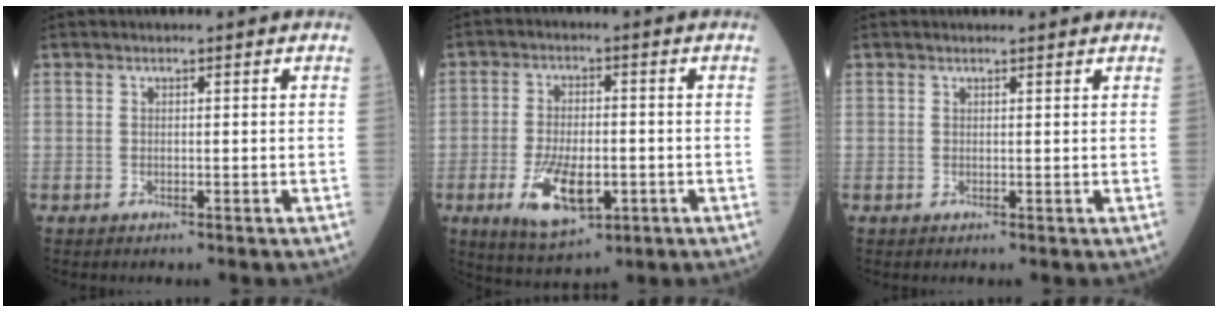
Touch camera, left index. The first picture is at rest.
{"total": 9.4, "force": [-3.1, 4.1, 7.9], "torque": [-0.156, -0.012, -0.046]}
{"total": 1.7, "force": [1.7, 0.0, 0.2], "torque": [-0.008, 0.003, 0.020]}